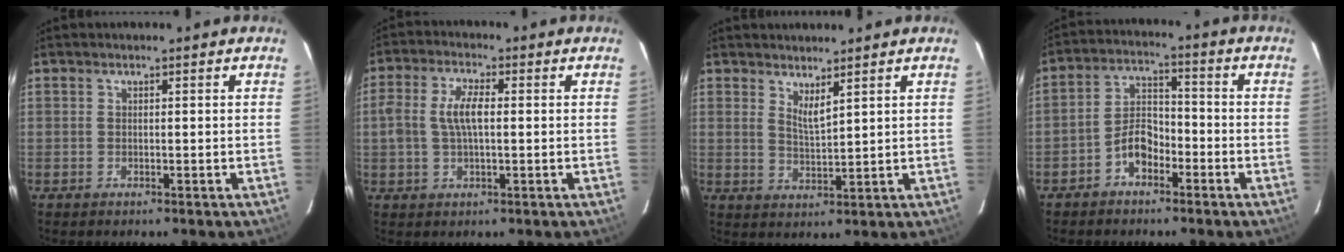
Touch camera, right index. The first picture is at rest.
{"total": 6.2, "force": [0.2, 2.6, 5.6], "torque": [-0.112, 0.011, 0.005]}
{"total": 3.3, "force": [2.6, 0.3, 2.1], "torque": [-0.037, -0.007, 0.043]}
{"total": 6.1, "force": [-3.6, 3.5, 3.5], "torque": [-0.068, 0.023, -0.064]}